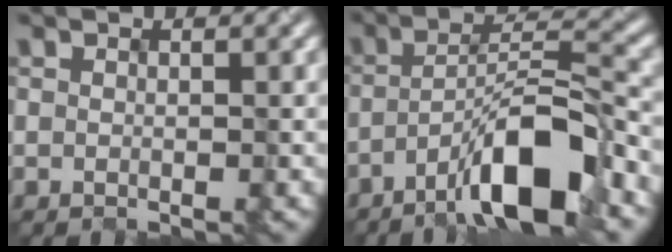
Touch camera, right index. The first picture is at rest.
{"total": 7.6, "force": [-4.5, 1.3, 6.0], "torque": [-0.095, 0.017, -0.079]}